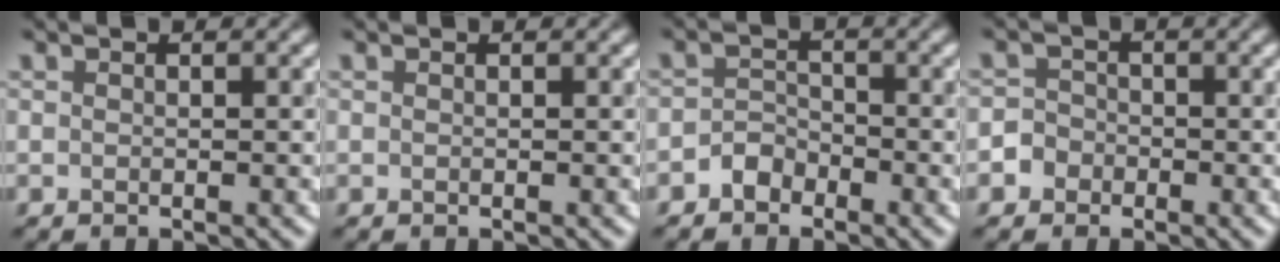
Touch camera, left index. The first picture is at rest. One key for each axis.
{"total": 0.0}
{"total": 1.6, "fx": -1.2, "fy": 1.0, "fz": 0.4, "tx": -0.002, "ty": 0.012, "tz": -0.026}
{"total": 2.0, "fx": -0.9, "fy": 1.7, "fz": 0.2, "tx": 0.016, "ty": 0.007, "tz": -0.023}